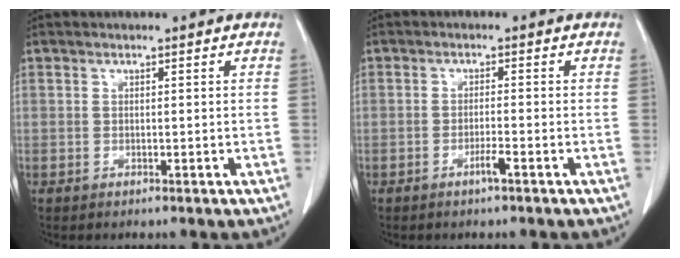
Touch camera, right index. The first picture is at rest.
{"total": 2.0, "force": [-1.2, -0.2, 1.6], "torque": [-0.031, -0.002, -0.024]}